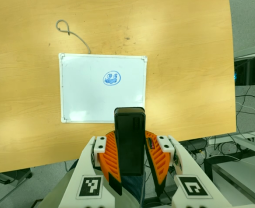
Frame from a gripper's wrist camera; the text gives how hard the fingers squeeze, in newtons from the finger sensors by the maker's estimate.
{"total": 9.5, "left": 7.9, "right": 11.1}